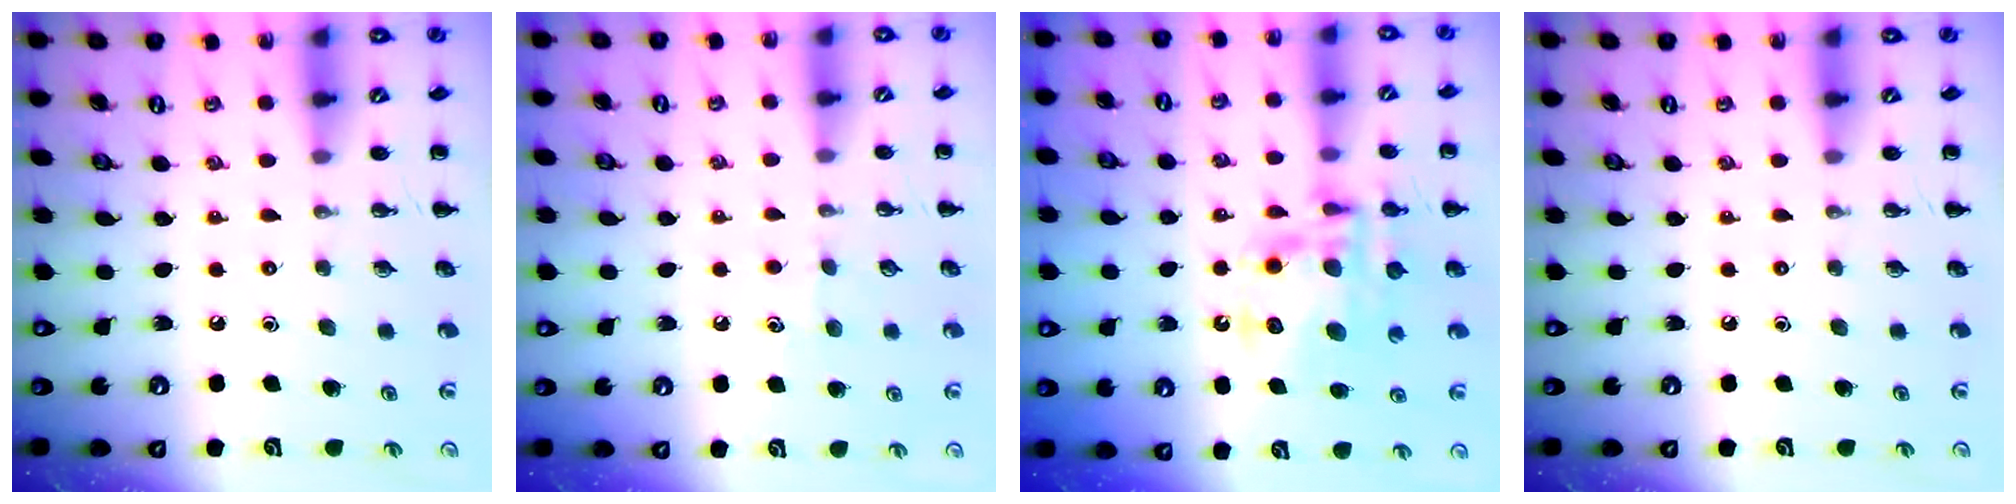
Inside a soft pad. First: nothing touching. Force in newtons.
{"total": 4.6, "press": 4.4, "slide": 1.4}
{"total": 15.1, "press": 14.7, "slide": 3.1}
{"total": 0.0}